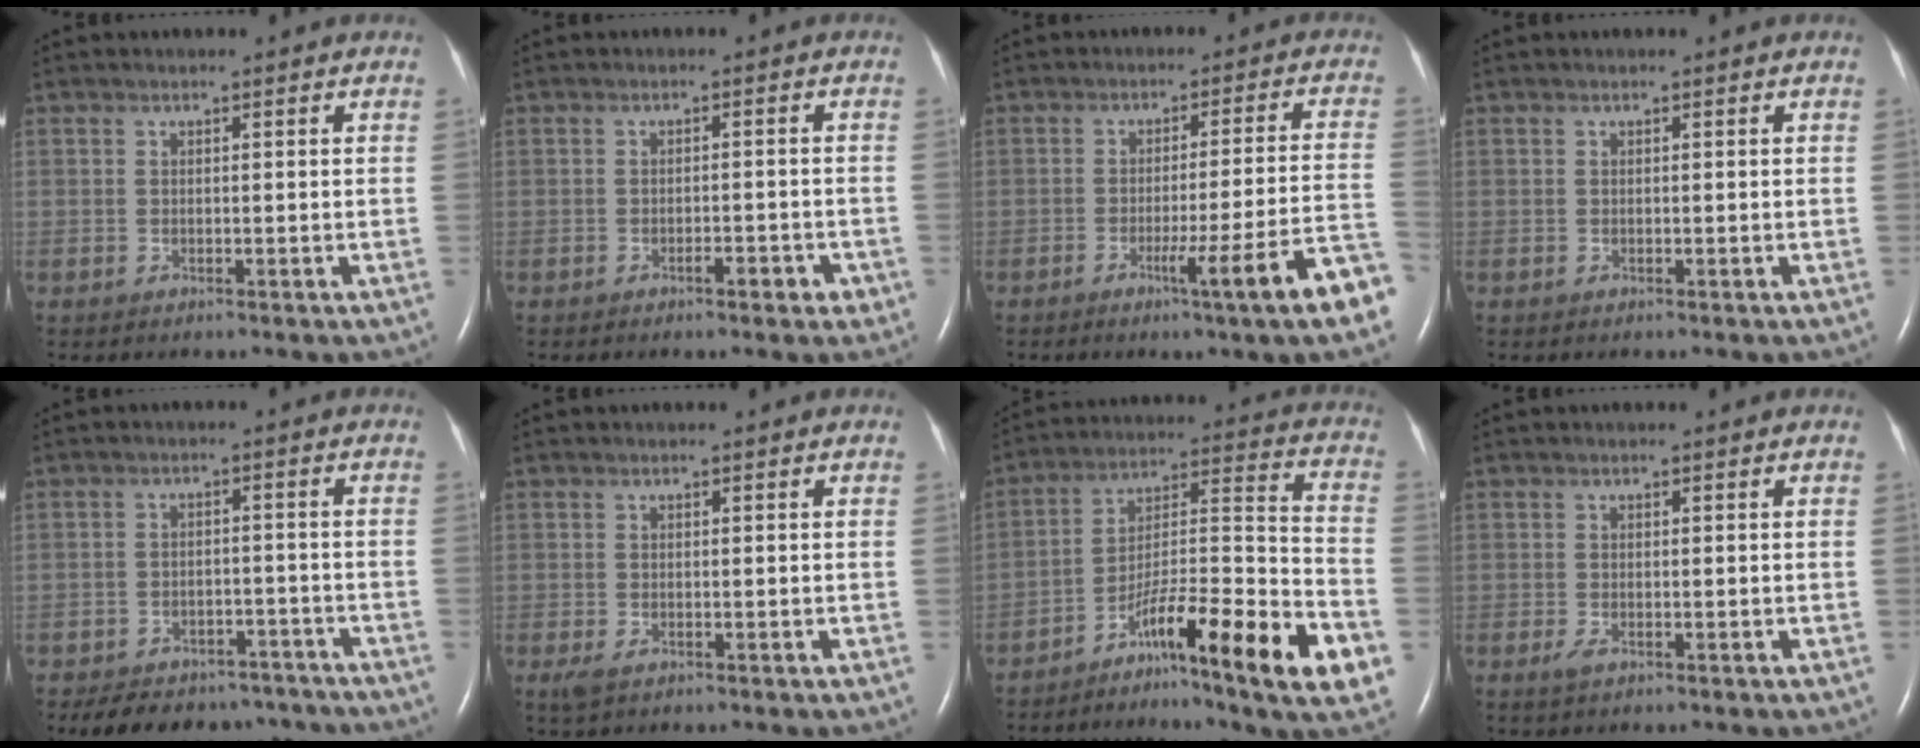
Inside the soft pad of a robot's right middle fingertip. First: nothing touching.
{"total": 1.8, "force": [-1.1, 0.6, 1.3], "torque": [-0.023, 0.001, -0.013]}
{"total": 12.1, "force": [-6.4, -1.9, 10.1], "torque": [-0.119, -0.011, -0.091]}
{"total": 0.0}
{"total": 13.4, "force": [-11.1, 6.3, 4.1], "torque": [-0.071, 0.005, -0.137]}
{"total": 1.3, "force": [-0.5, 0.6, 1.0], "torque": [-0.025, -0.005, -0.005]}
{"total": 19.0, "force": [-10.4, 0.4, 15.9], "torque": [-0.232, -0.004, -0.165]}
{"total": 0.9, "force": [-0.5, 0.3, 0.7], "torque": [-0.018, -0.002, -0.008]}